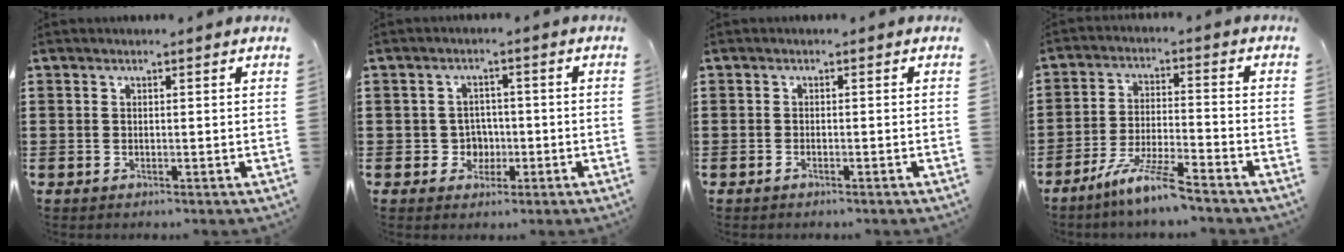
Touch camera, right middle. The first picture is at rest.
{"total": 3.3, "force": [-0.8, 3.0, 1.1], "torque": [-0.031, 0.005, -0.019]}
{"total": 0.6, "force": [-0.5, 0.1, 0.4], "torque": [-0.010, -0.002, -0.009]}
{"total": 7.5, "force": [-6.2, -0.2, 4.1], "torque": [-0.090, -0.013, -0.121]}